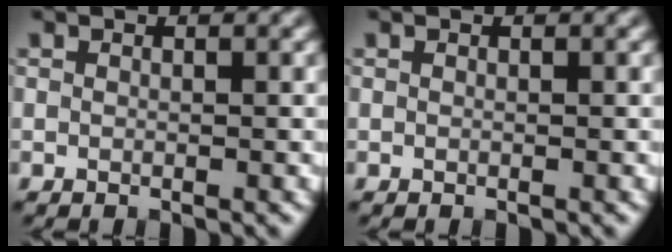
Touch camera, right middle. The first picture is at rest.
{"total": 0.0}